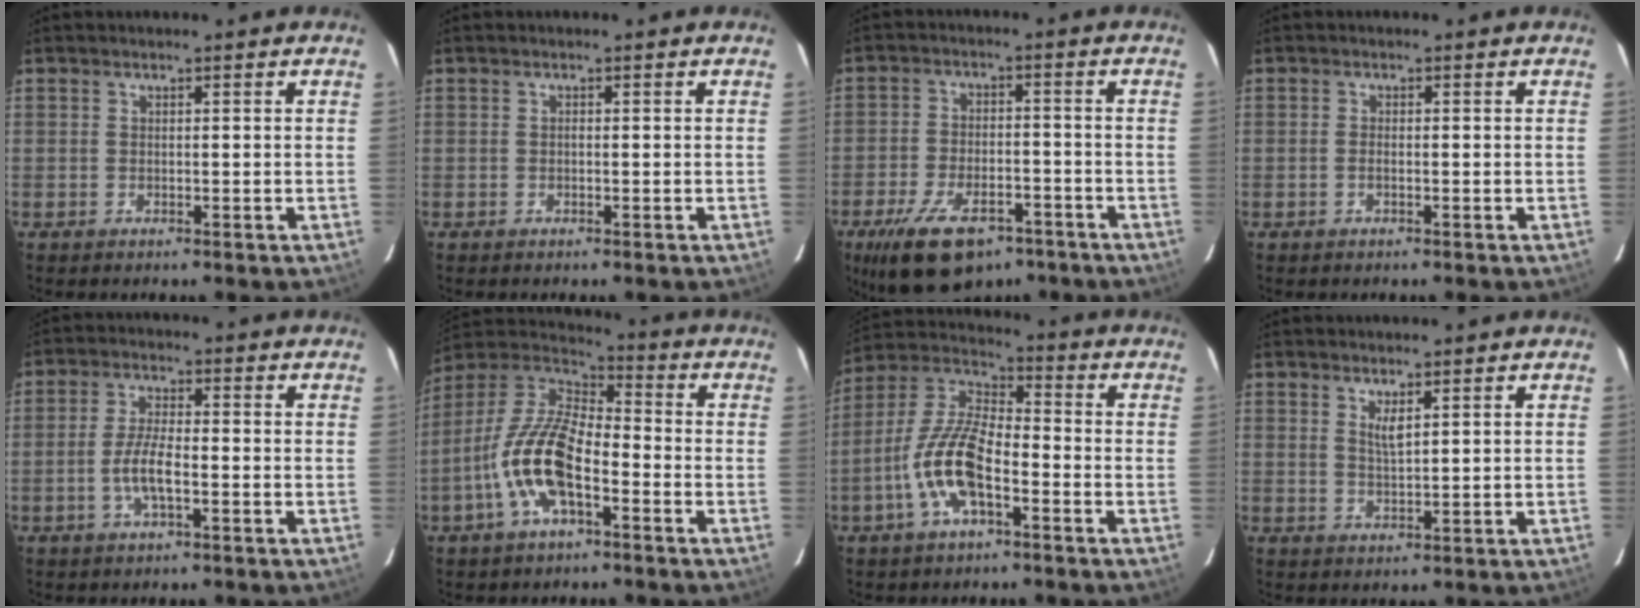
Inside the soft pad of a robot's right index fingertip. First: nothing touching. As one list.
[{"total": 0.0}, {"total": 15.7, "force": [-10.3, 7.5, 9.2], "torque": [-0.196, -0.017, -0.164]}, {"total": 0.9, "force": [-0.4, 0.4, 0.7], "torque": [-0.017, 0.001, -0.008]}, {"total": 5.6, "force": [-1.9, 1.4, 5.1], "torque": [-0.106, 0.001, -0.038]}, {"total": 14.3, "force": [-5.5, 5.5, 11.9], "torque": [-0.249, 0.001, -0.113]}, {"total": 12.6, "force": [-5.1, 4.6, 10.5], "torque": [-0.227, 0.003, -0.101]}, {"total": 2.5, "force": [1.3, 0.6, 2.1], "torque": [-0.037, -0.003, 0.023]}]